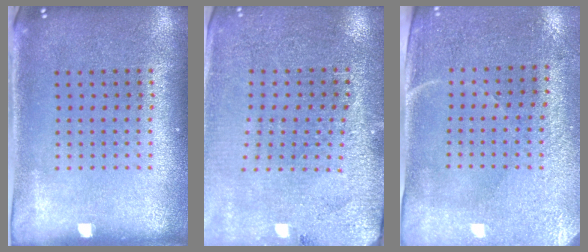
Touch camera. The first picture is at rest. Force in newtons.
{"total": 2.8, "press": 2.8, "slide": 0.2}
{"total": 3.0, "press": 2.7, "slide": 1.3}